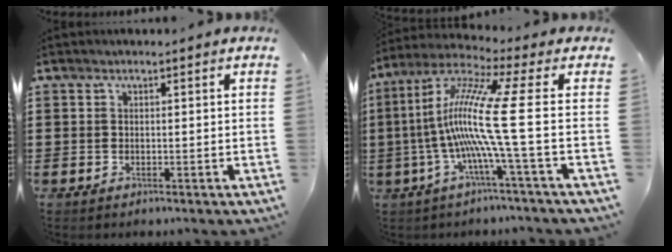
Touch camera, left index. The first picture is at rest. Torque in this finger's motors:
{"motor_torque": [2.14, 0.00, 1.05, 0.21]}